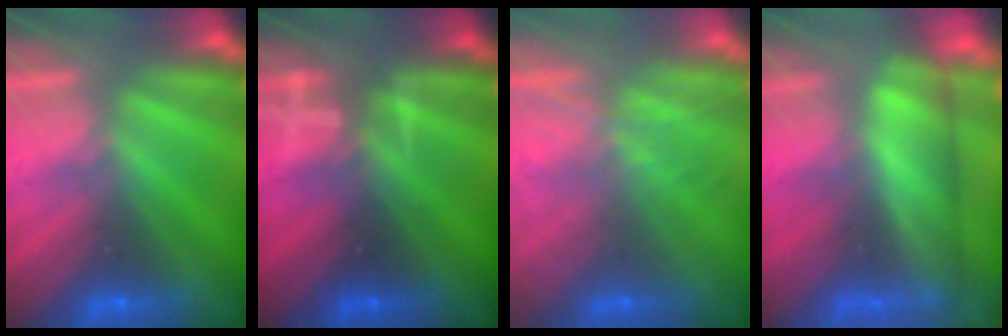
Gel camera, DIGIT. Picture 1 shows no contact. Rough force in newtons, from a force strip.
{"total": 3.2}
{"total": 7.4}
{"total": 4.6}